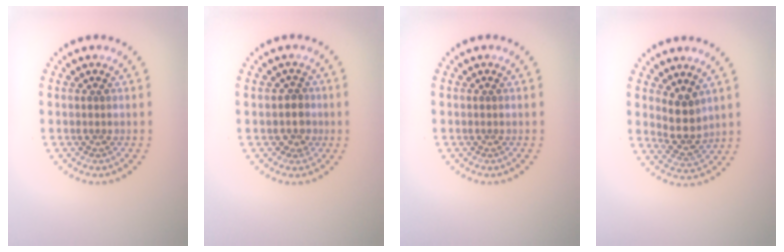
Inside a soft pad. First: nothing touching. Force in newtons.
{"total": 1.9, "press": 1.6, "slide": 0.9}
{"total": 0.0}
{"total": 2.9, "press": 2.4, "slide": 1.6}